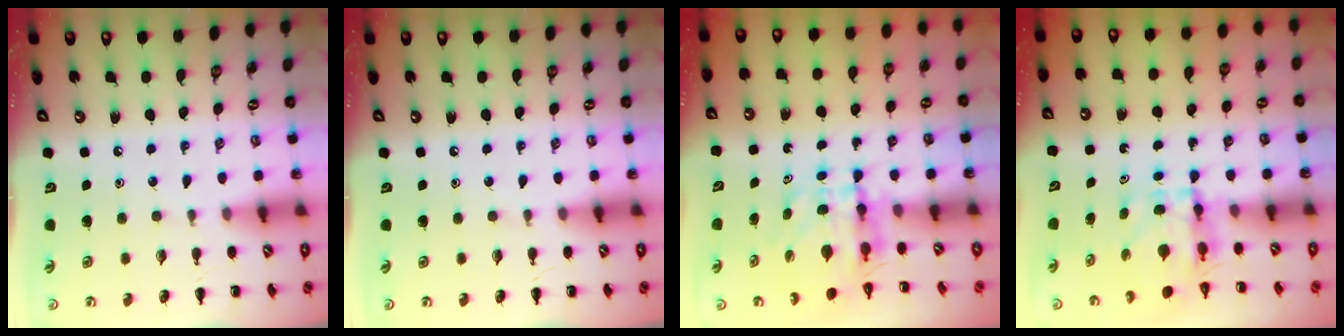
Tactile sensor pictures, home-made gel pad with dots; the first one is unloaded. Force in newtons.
{"total": 0.0}
{"total": 5.4, "press": 5.3, "slide": 0.9}
{"total": 3.9, "press": 3.9, "slide": 0.3}